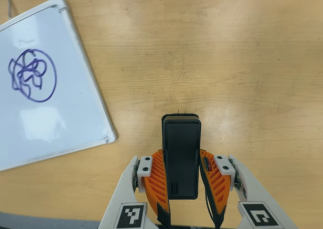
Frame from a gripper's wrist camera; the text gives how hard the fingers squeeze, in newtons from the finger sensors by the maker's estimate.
{"total": 4.6, "left": 3.1, "right": 6.1}